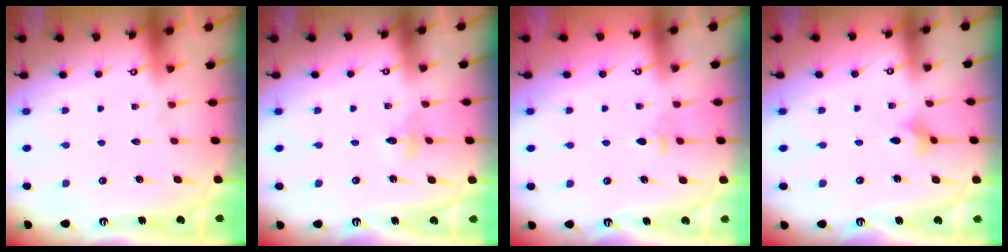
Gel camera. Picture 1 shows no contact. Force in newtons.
{"total": 2.3, "press": 2.3, "slide": 0.2}
{"total": 3.7, "press": 3.7, "slide": 0.8}
{"total": 2.5, "press": 2.5, "slide": 0.4}